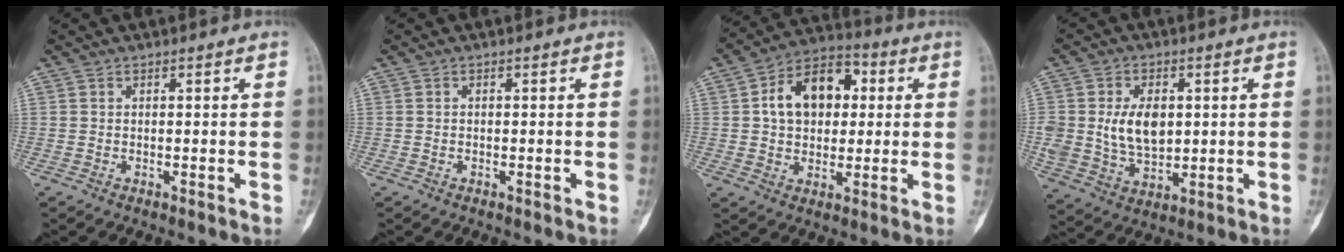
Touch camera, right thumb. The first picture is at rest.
{"total": 0.0}
{"total": 13.9, "force": [2.5, 9.7, 9.6], "torque": [-0.117, 0.018, 0.033]}
{"total": 11.4, "force": [1.6, 7.8, 8.1], "torque": [-0.130, -0.011, 0.042]}